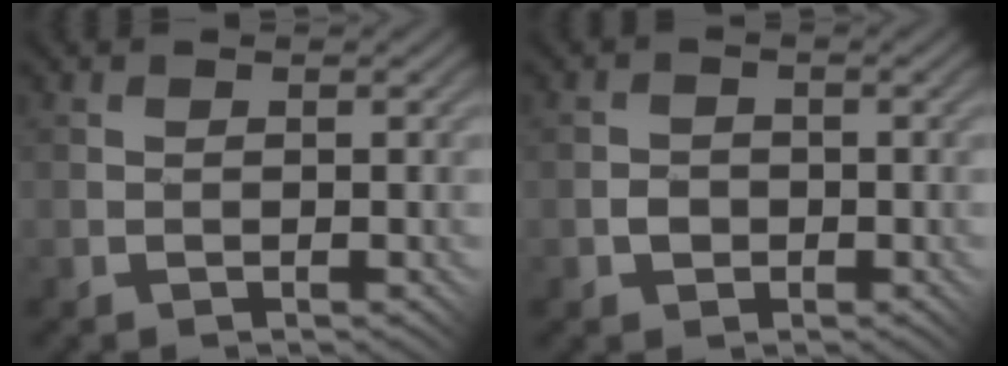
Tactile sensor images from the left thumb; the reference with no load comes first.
{"total": 1.5, "force": [-0.6, 1.3, 0.3], "torque": [-0.001, 0.004, -0.016]}